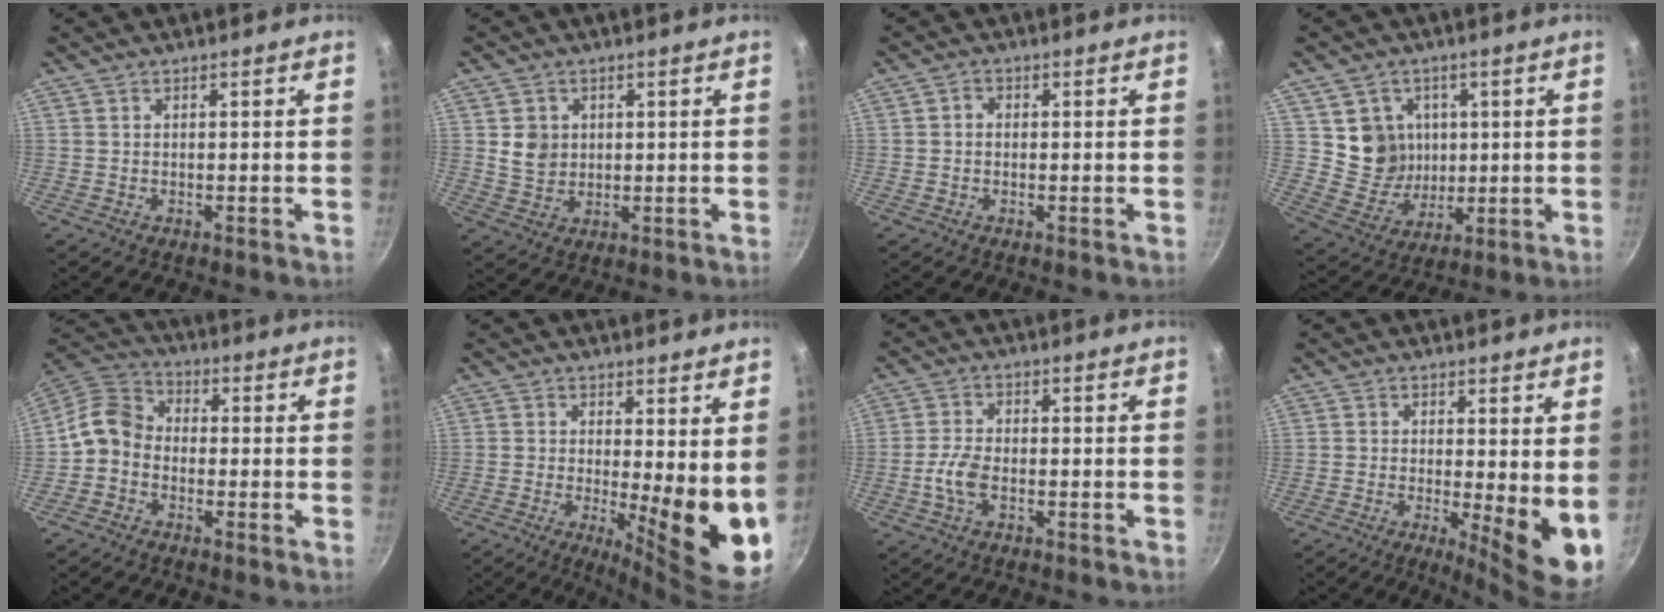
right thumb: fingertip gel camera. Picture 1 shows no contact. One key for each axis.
{"total": 5.2, "fx": 1.0, "fy": 4.5, "fz": 2.4, "tx": -0.026, "ty": -0.003, "tz": 0.022}
{"total": 1.5, "fx": -0.1, "fy": 1.3, "fz": 0.8, "tx": -0.013, "ty": 0.007, "tz": -0.005}
{"total": 9.5, "fx": 2.0, "fy": 8.8, "fz": 3.1, "tx": -0.021, "ty": -0.017, "tz": 0.045}
{"total": 8.0, "fx": -2.2, "fy": 6.5, "fz": 4.2, "tx": -0.066, "ty": 0.039, "tz": -0.065}
{"total": 12.3, "fx": 0.4, "fy": 3.6, "fz": 11.8, "tx": -0.137, "ty": -0.037, "tz": 0.011}
{"total": 4.9, "fx": -1.5, "fy": 2.5, "fz": 3.9, "tx": -0.084, "ty": 0.014, "tz": -0.037}
{"total": 8.9, "fx": -0.1, "fy": 2.5, "fz": 8.5, "tx": -0.104, "ty": -0.024, "tz": 0.001}